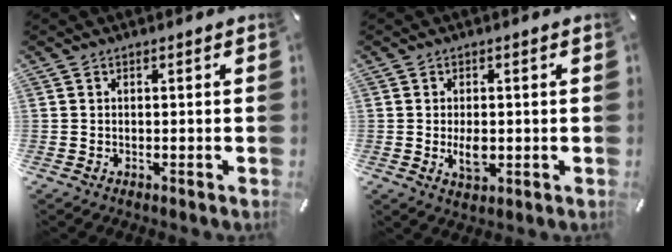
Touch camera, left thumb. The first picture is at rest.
{"total": 4.2, "force": [-0.3, 2.4, 3.4], "torque": [-0.077, -0.010, -0.011]}